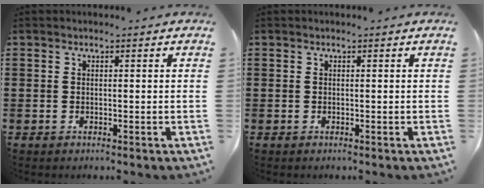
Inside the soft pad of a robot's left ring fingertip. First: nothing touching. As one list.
[{"total": 0.0}]